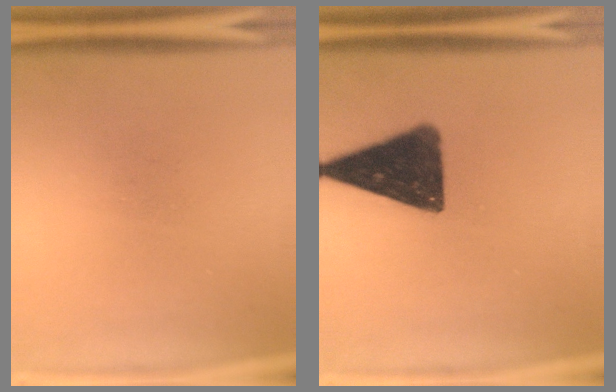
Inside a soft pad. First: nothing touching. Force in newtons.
{"total": 14.3}